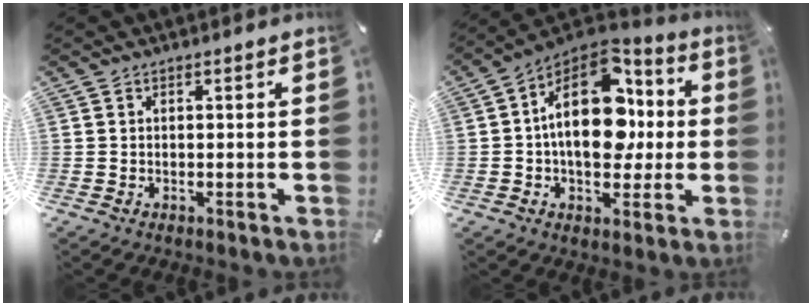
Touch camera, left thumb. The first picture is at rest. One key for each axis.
{"total": 20.6, "fx": 2.8, "fy": 13.6, "fz": 15.2, "tx": -0.235, "ty": -0.013, "tz": 0.050}